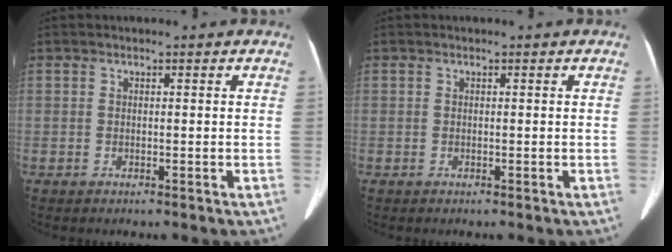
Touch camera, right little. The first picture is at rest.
{"total": 0.0}